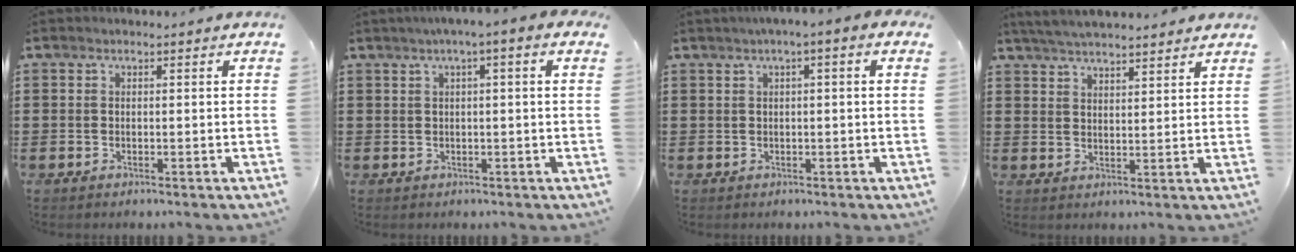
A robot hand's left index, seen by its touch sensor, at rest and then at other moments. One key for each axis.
{"total": 2.1, "fx": 0.2, "fy": 0.0, "fz": 2.1, "tx": -0.040, "ty": 0.000, "tz": 0.002}
{"total": 1.7, "fx": -0.1, "fy": 0.1, "fz": 1.7, "tx": -0.029, "ty": -0.002, "tz": -0.002}
{"total": 4.3, "fx": 4.2, "fy": 0.3, "fz": 0.8, "tx": -0.029, "ty": -0.009, "tz": 0.078}